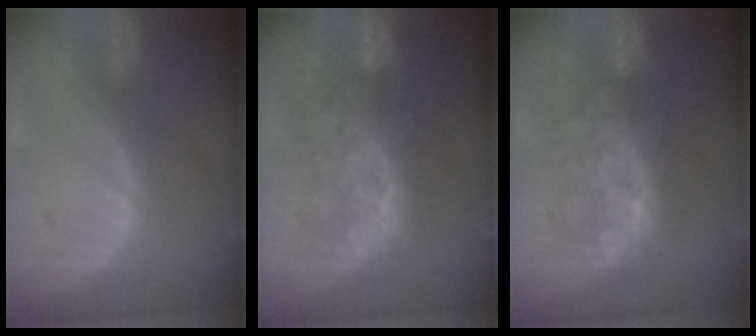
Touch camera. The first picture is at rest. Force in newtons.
{"total": 9.1, "press": 8.5, "slide": 3.1}
{"total": 7.7, "press": 7.6, "slide": 1.4}